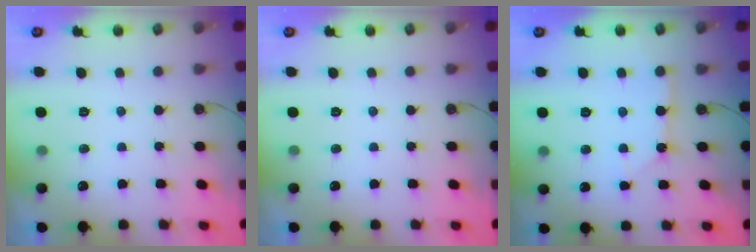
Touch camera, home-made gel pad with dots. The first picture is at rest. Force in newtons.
{"total": 0.0}
{"total": 2.7, "press": 2.7, "slide": 0.4}